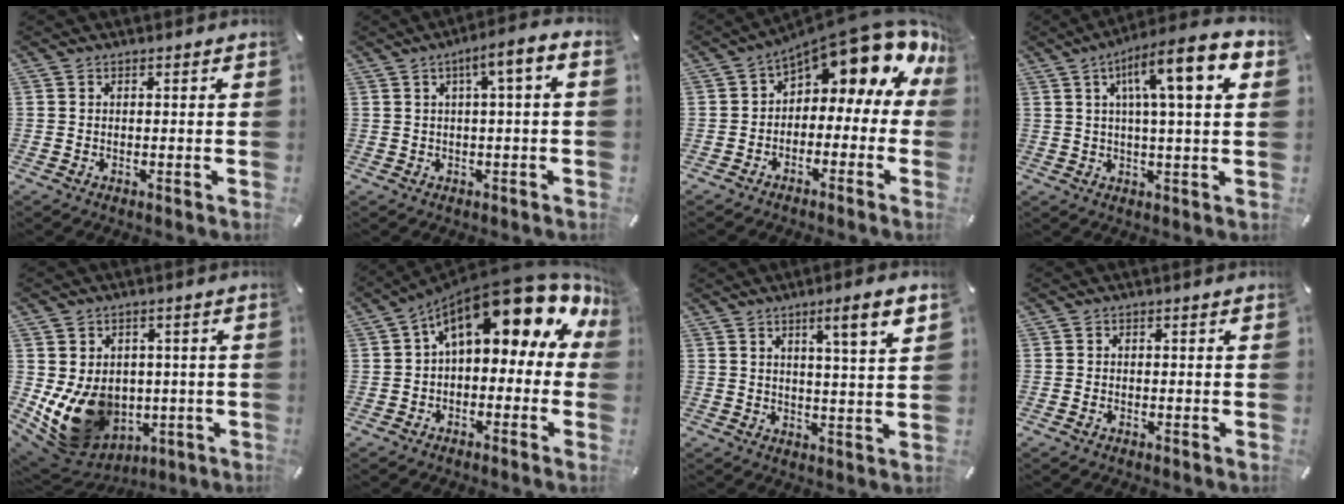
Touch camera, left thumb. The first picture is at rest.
{"total": 6.0, "force": [1.1, 0.9, 5.8], "torque": [-0.093, -0.004, 0.013]}
{"total": 11.7, "force": [7.8, 5.0, 7.2], "torque": [-0.101, -0.076, 0.126]}
{"total": 13.7, "force": [4.8, 2.4, 12.6], "torque": [-0.204, -0.015, 0.073]}
{"total": 13.3, "force": [-1.5, 11.2, 6.9], "torque": [-0.137, -0.014, -0.016]}
{"total": 17.1, "force": [8.7, 7.5, 12.7], "torque": [-0.197, -0.068, 0.143]}
{"total": 7.5, "force": [3.9, 0.2, 6.3], "torque": [-0.099, -0.018, 0.057]}
{"total": 1.1, "force": [-0.6, 0.5, 0.8], "torque": [-0.015, 0.000, -0.011]}